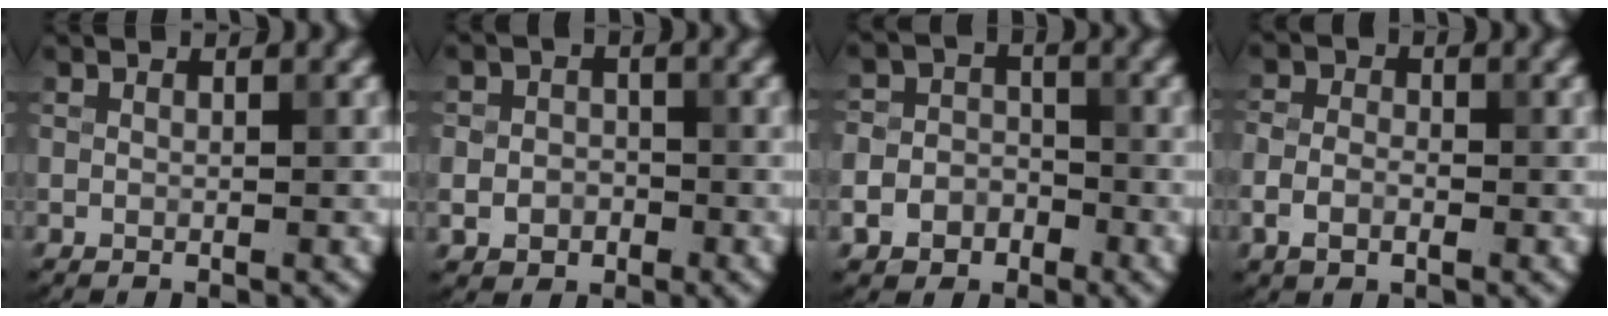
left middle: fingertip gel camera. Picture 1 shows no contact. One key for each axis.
{"total": 2.6, "fx": -0.7, "fy": 2.3, "fz": 1.0, "tx": -0.009, "ty": -0.004, "tz": -0.018}
{"total": 4.9, "fx": -2.4, "fy": 4.1, "fz": 1.3, "tx": 0.008, "ty": -0.005, "tz": -0.059}
{"total": 2.7, "fx": -1.0, "fy": 1.8, "fz": 1.8, "tx": -0.036, "ty": 0.001, "tz": -0.027}